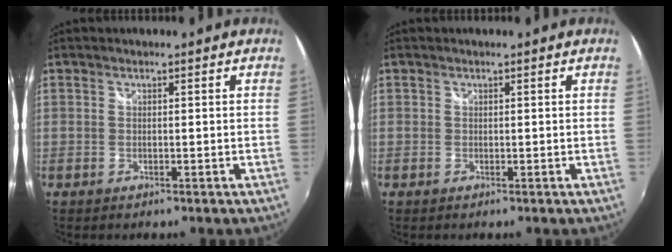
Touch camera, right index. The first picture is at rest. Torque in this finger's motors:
{"motor_torque": [-0.14, 0.15, -0.02, 0.00]}